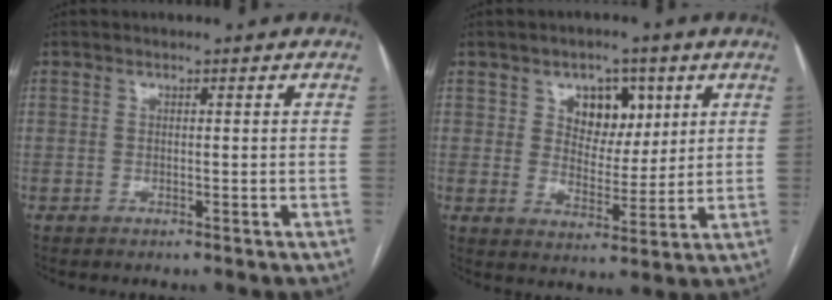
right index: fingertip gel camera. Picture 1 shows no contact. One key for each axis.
{"total": 7.4, "fx": 3.3, "fy": 5.0, "fz": 4.3, "tx": -0.057, "ty": 0.009, "tz": 0.057}